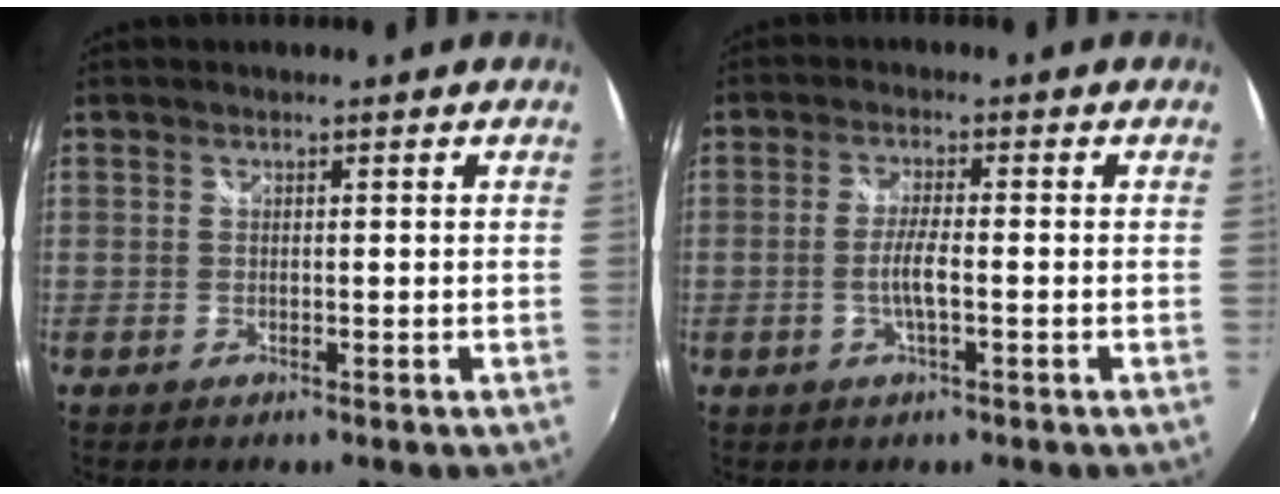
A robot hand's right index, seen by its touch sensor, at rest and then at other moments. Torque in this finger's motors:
{"motor_torque": [0.80, -0.41, 0.40, 0.11]}